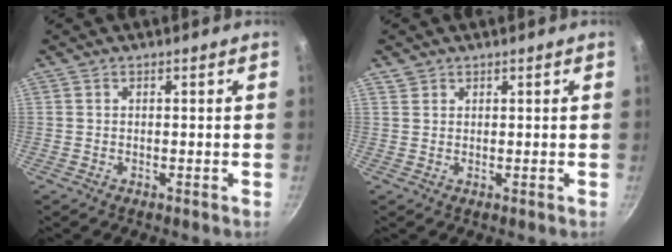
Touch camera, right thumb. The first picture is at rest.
{"total": 1.4, "force": [1.0, 1.1, 0.2], "torque": [0.003, 0.003, 0.017]}